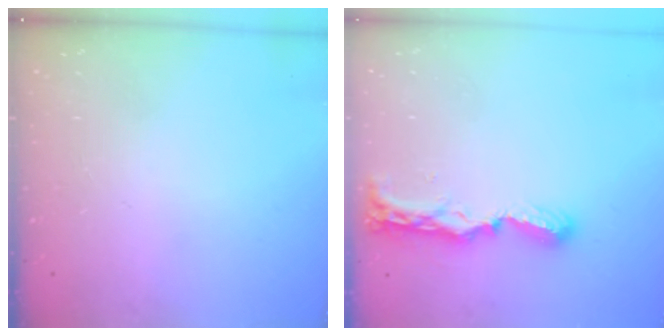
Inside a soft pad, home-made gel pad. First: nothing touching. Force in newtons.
{"total": 8.4, "press": 8.4, "slide": 0.4}